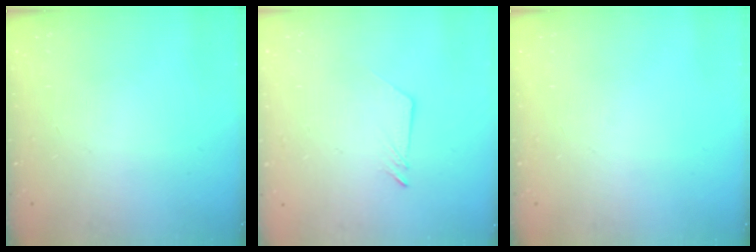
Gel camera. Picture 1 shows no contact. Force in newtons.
{"total": 2.5, "press": 2.5, "slide": 0.2}
{"total": 0.0}